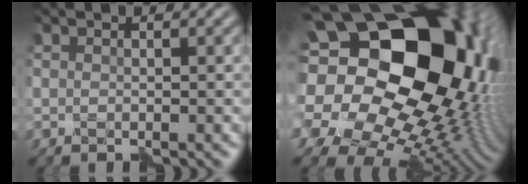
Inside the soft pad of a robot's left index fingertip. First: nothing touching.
{"total": 25.1, "force": [5.4, 19.2, 15.2], "torque": [-0.306, 0.025, 0.075]}